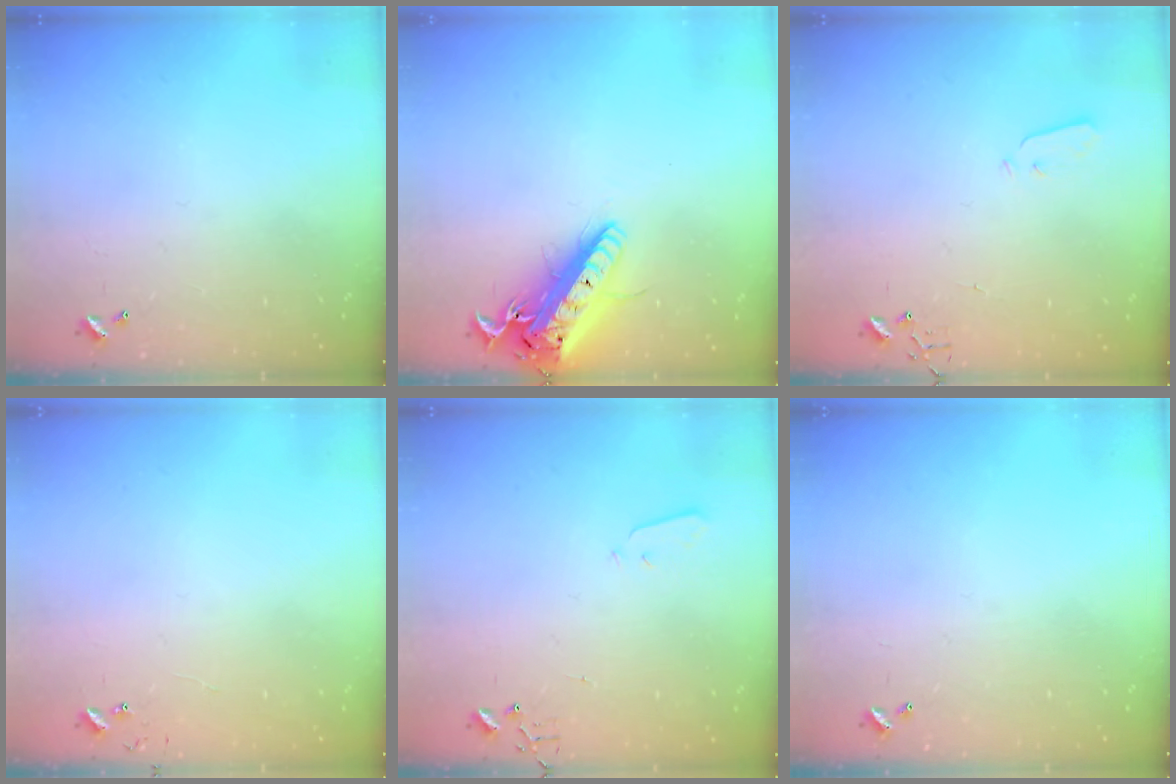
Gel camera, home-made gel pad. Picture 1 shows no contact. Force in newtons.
{"total": 19.8, "press": 19.4, "slide": 4.0}
{"total": 3.0, "press": 3.0, "slide": 0.3}
{"total": 4.7, "press": 4.7, "slide": 0.5}
{"total": 2.1, "press": 2.1, "slide": 0.3}
{"total": 0.0}